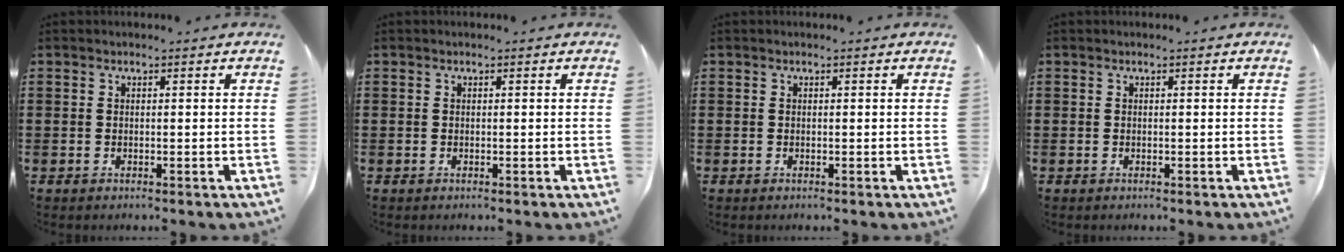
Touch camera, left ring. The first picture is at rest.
{"total": 0.0}
{"total": 0.0}
{"total": 0.0}